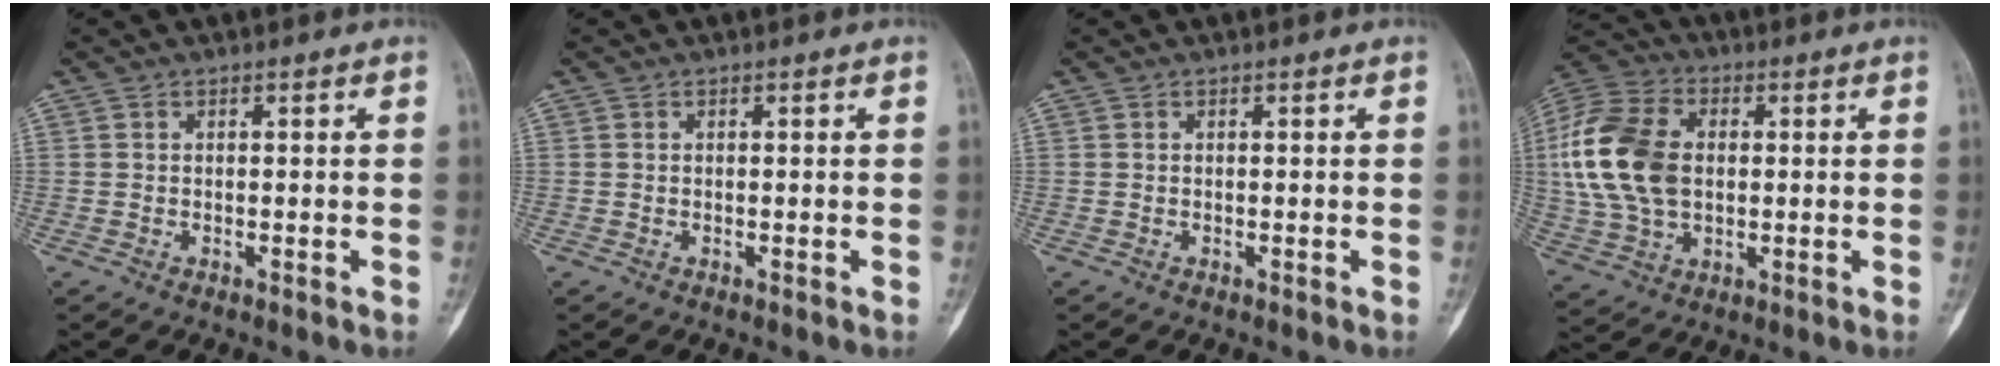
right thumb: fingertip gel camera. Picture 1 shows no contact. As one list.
[{"total": 0.0}, {"total": 0.0}, {"total": 17.8, "force": [1.4, 11.9, 13.2], "torque": [-0.270, 0.013, 0.027]}]